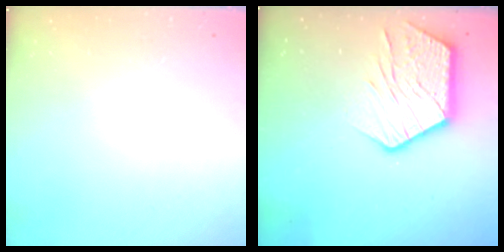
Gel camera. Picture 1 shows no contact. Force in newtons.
{"total": 14.9, "press": 14.9, "slide": 1.1}